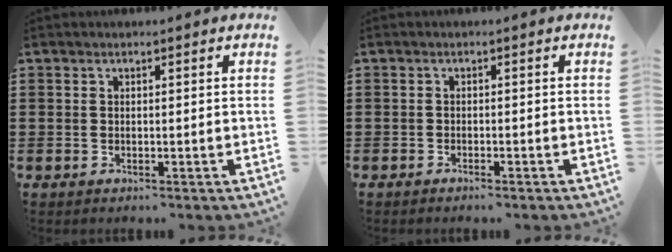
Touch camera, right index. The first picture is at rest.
{"total": 0.8, "force": [-0.7, -0.1, 0.2], "torque": [-0.006, -0.003, -0.014]}